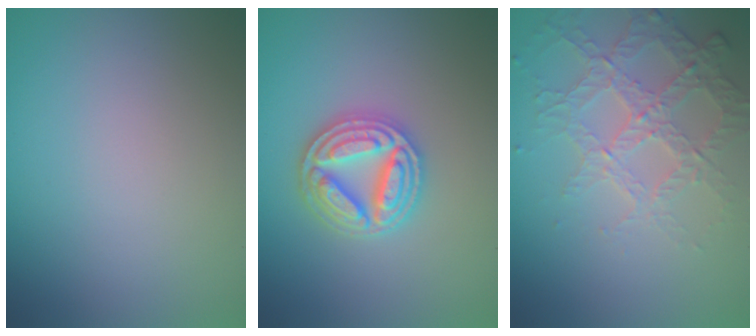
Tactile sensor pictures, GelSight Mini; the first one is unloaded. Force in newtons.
{"total": 5.0, "press": 4.9, "slide": 0.9}
{"total": 3.8, "press": 3.3, "slide": 1.9}